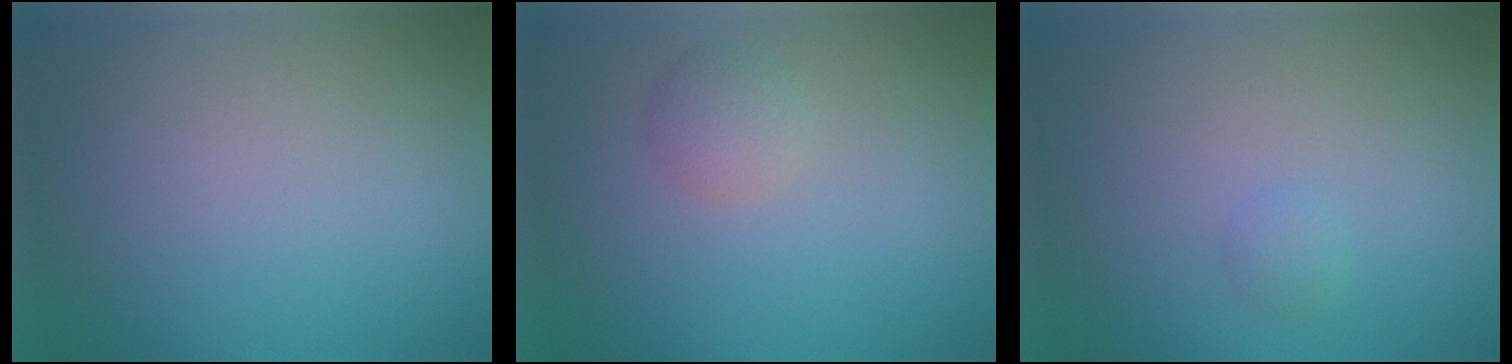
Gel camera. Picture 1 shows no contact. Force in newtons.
{"total": 1.8, "press": 1.8, "slide": 0.1}
{"total": 0.8, "press": 0.8, "slide": 0.1}